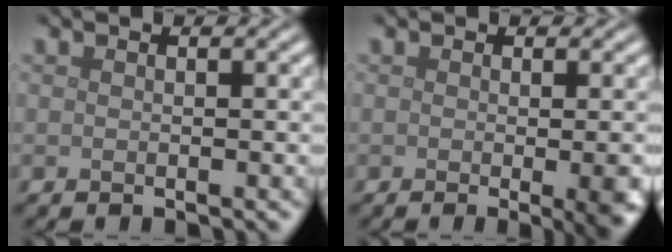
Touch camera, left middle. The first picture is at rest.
{"total": 4.0, "force": [-0.7, 1.2, 3.7], "torque": [-0.037, -0.007, -0.007]}